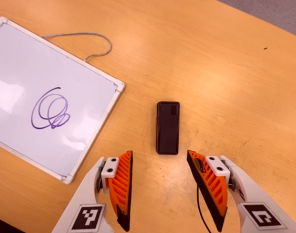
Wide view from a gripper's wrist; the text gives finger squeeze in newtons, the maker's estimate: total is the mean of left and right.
{"total": 0.0}